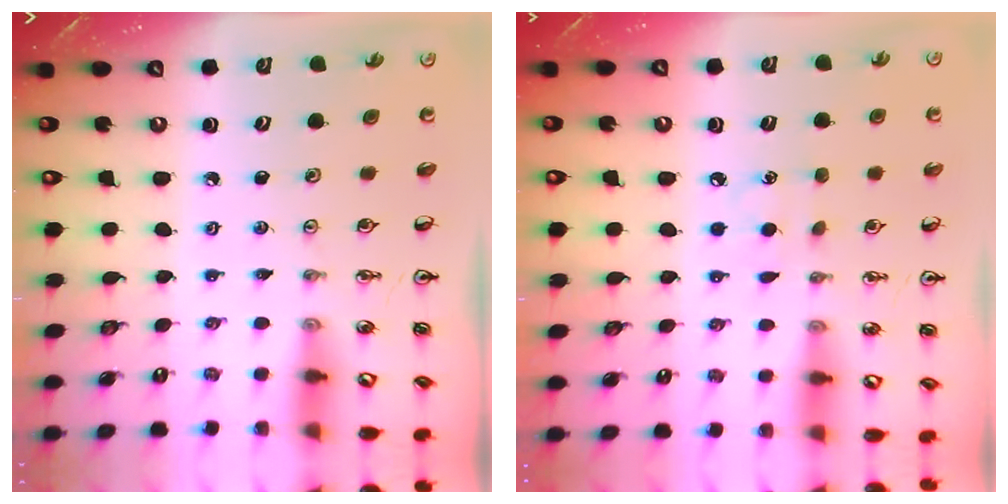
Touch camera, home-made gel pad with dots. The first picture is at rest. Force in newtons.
{"total": 5.2, "press": 5.1, "slide": 0.6}